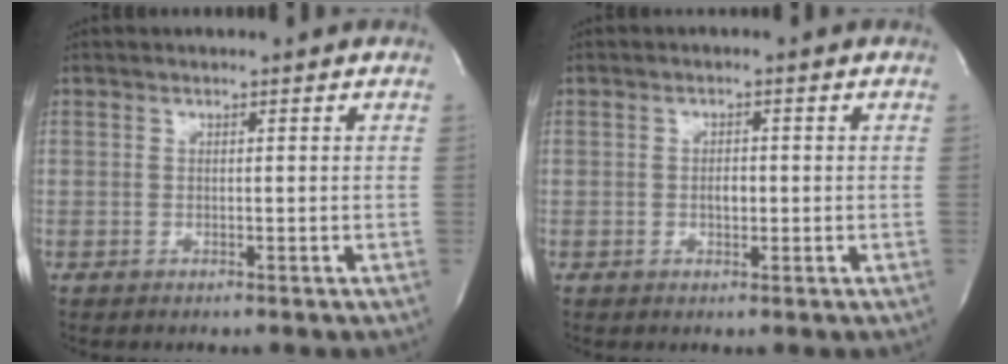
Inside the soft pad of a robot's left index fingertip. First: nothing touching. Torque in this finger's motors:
{"motor_torque": [0.58, 0.09, 0.21, 0.01]}